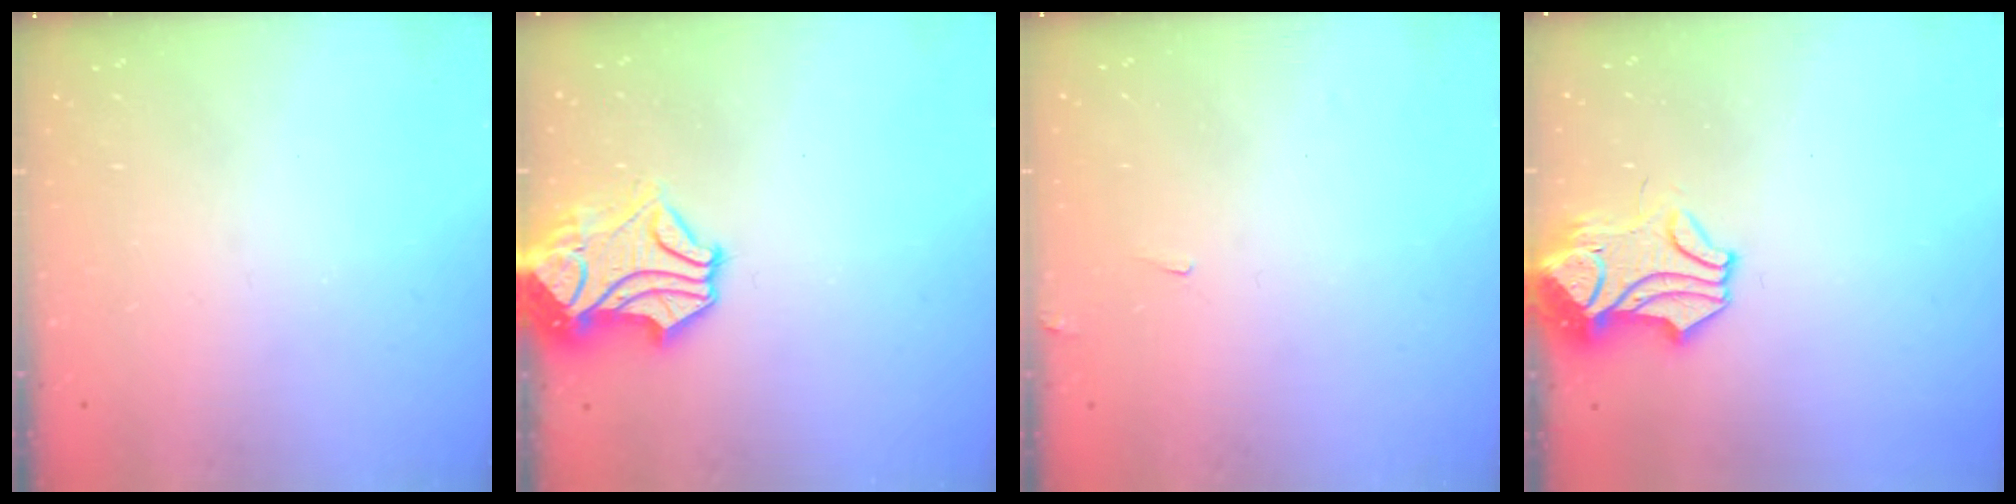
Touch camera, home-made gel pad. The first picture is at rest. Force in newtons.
{"total": 3.2, "press": 2.8, "slide": 1.6}
{"total": 5.4, "press": 5.4, "slide": 0.3}
{"total": 1.6, "press": 0.9, "slide": 1.3}